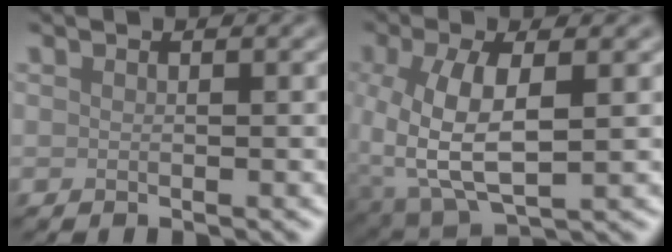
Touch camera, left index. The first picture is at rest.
{"total": 7.0, "force": [0.2, 3.2, 6.2], "torque": [-0.142, 0.000, 0.007]}